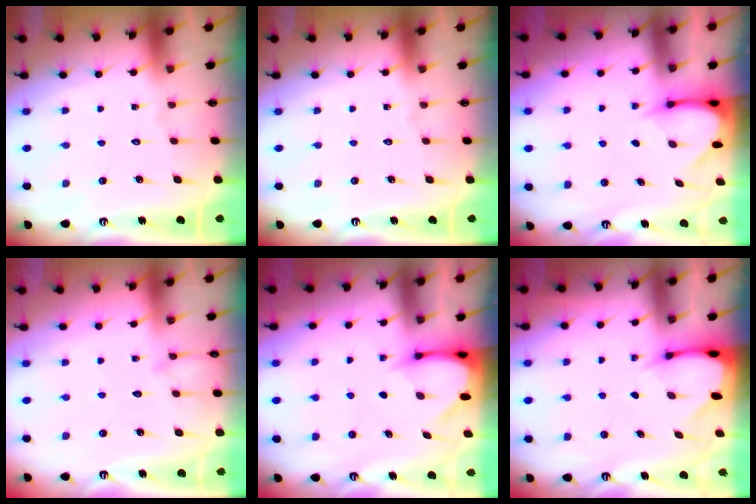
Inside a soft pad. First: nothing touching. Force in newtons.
{"total": 0.0}
{"total": 3.7, "press": 3.7, "slide": 0.3}
{"total": 6.3, "press": 6.3, "slide": 0.5}
{"total": 3.3, "press": 3.3, "slide": 0.3}
{"total": 2.7, "press": 2.6, "slide": 0.4}